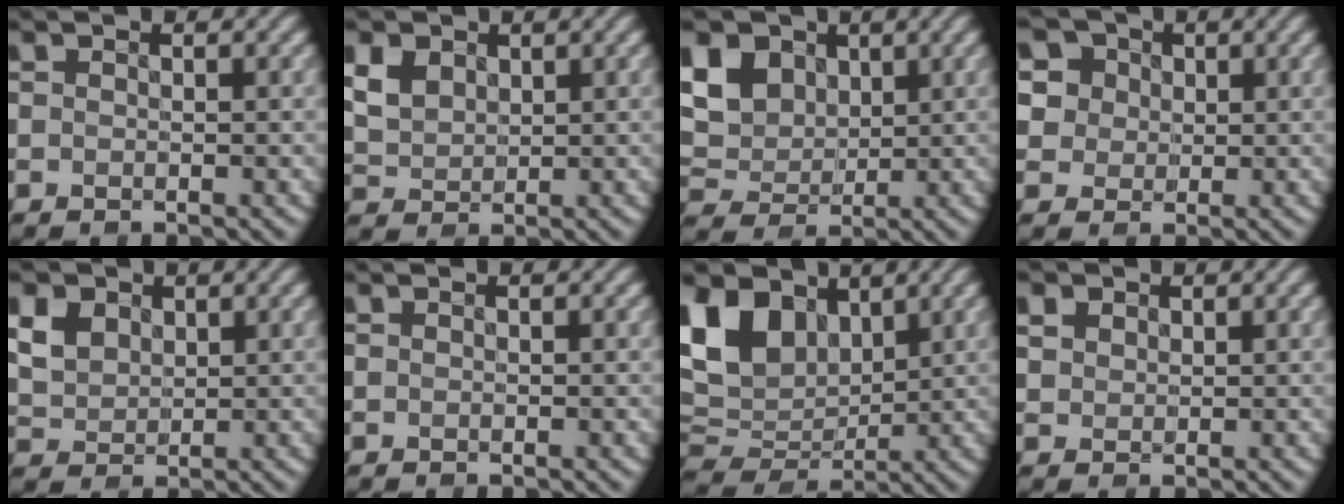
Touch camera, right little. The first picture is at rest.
{"total": 2.7, "force": [1.0, 2.1, 1.5], "torque": [-0.046, 0.000, 0.027]}
{"total": 6.5, "force": [2.8, 4.7, 3.5], "torque": [-0.107, 0.008, 0.054]}
{"total": 5.5, "force": [2.2, 4.6, 1.9], "torque": [-0.058, 0.008, 0.033]}
{"total": 3.6, "force": [1.3, 2.8, 1.9], "torque": [-0.064, 0.001, 0.030]}
{"total": 0.0}
{"total": 9.0, "force": [3.4, 6.0, 5.7], "torque": [-0.148, 0.005, 0.063]}
{"total": 0.9, "force": [0.4, 0.8, -0.1], "torque": [-0.007, -0.002, 0.014]}